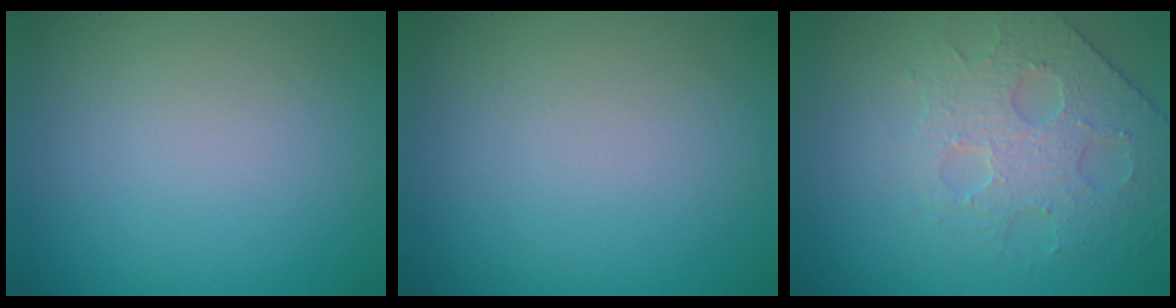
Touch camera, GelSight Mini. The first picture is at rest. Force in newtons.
{"total": 0.0}
{"total": 4.1, "press": 3.6, "slide": 1.9}